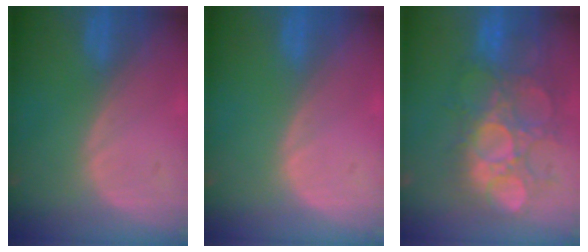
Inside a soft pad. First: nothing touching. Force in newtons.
{"total": 0.0}
{"total": 11.2, "press": 10.8, "slide": 3.1}